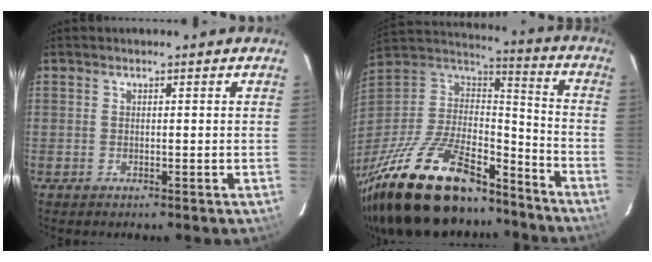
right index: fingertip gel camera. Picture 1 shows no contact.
{"total": 35.1, "force": [-24.7, 13.8, 20.9], "torque": [-0.423, -0.022, -0.393]}